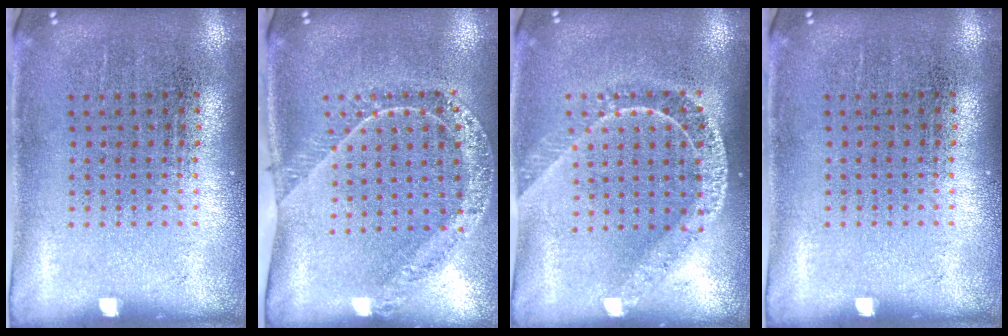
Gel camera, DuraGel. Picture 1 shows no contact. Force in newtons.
{"total": 1.4, "press": 1.4, "slide": 0.0}
{"total": 1.7, "press": 1.4, "slide": 1.0}
{"total": 0.0}